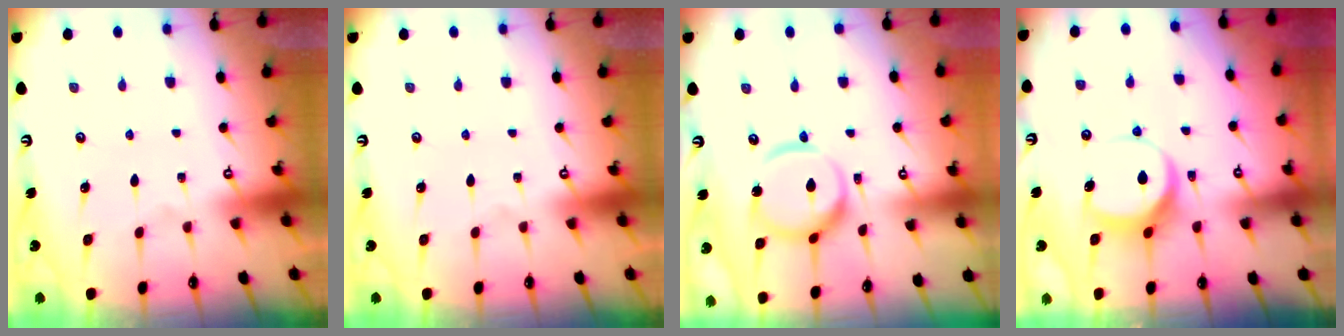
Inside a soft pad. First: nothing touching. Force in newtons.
{"total": 0.0}
{"total": 13.3, "press": 13.3, "slide": 1.3}
{"total": 8.5, "press": 8.4, "slide": 0.9}